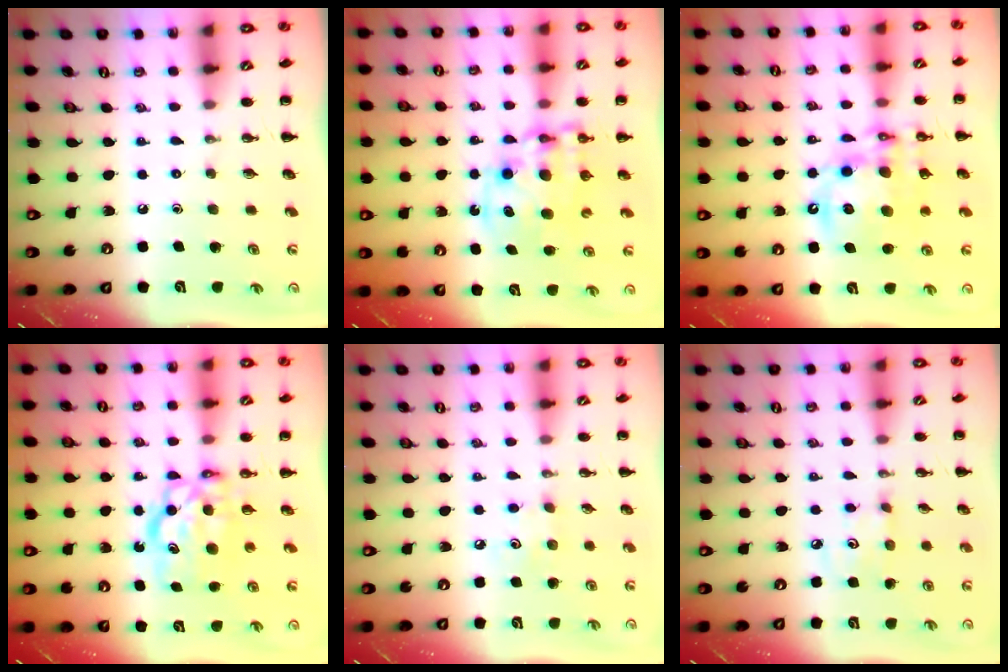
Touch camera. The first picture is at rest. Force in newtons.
{"total": 11.2, "press": 10.9, "slide": 2.6}
{"total": 16.1, "press": 15.7, "slide": 3.6}
{"total": 8.2, "press": 8.1, "slide": 1.3}
{"total": 4.4, "press": 4.3, "slide": 0.9}
{"total": 3.9, "press": 3.7, "slide": 1.0}